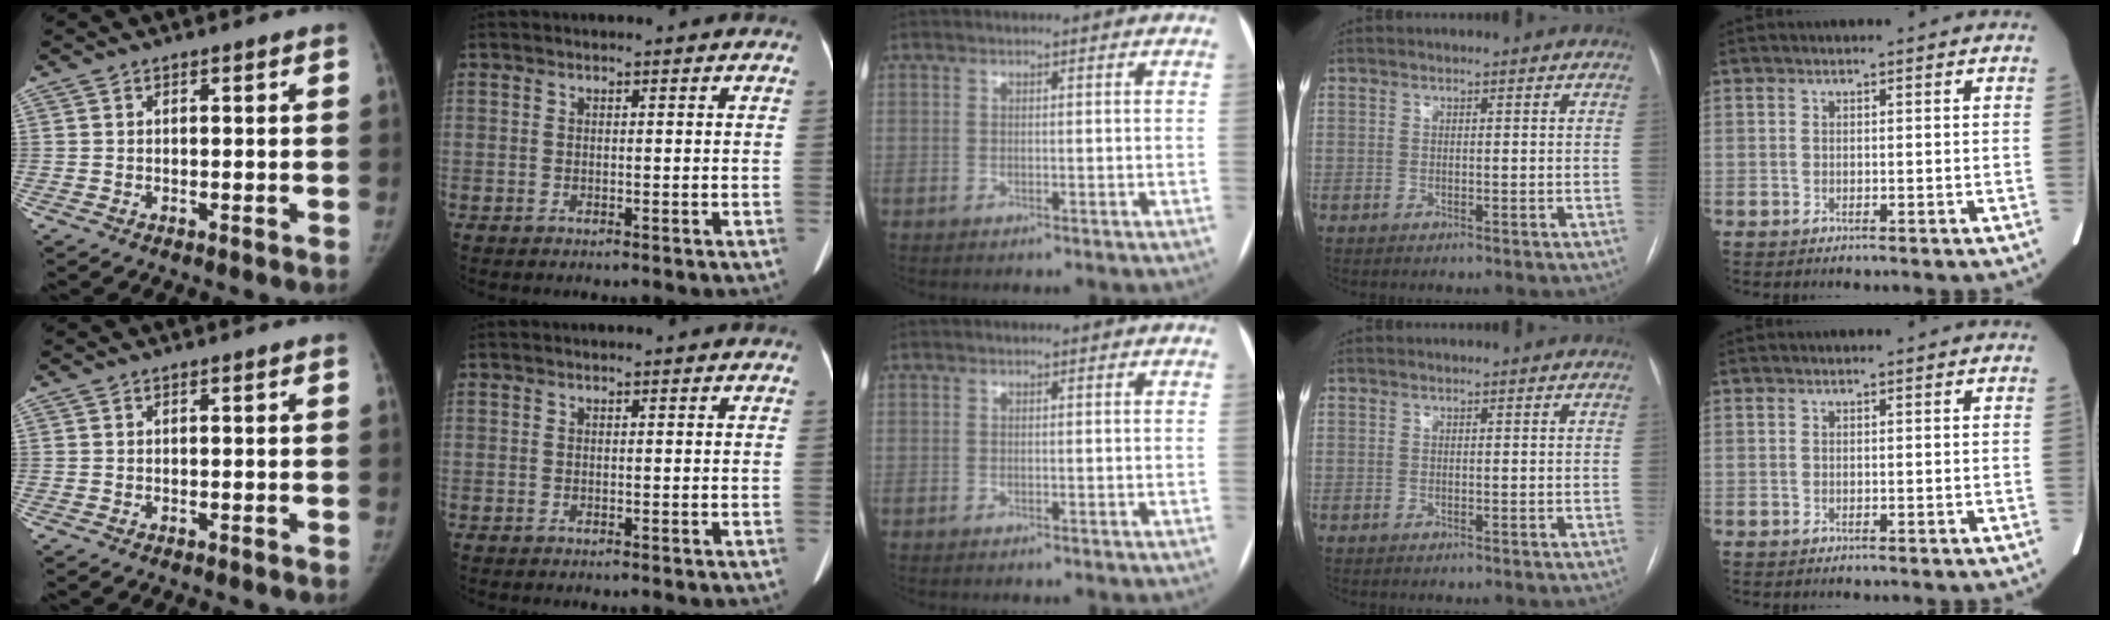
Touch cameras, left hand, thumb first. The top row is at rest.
{}